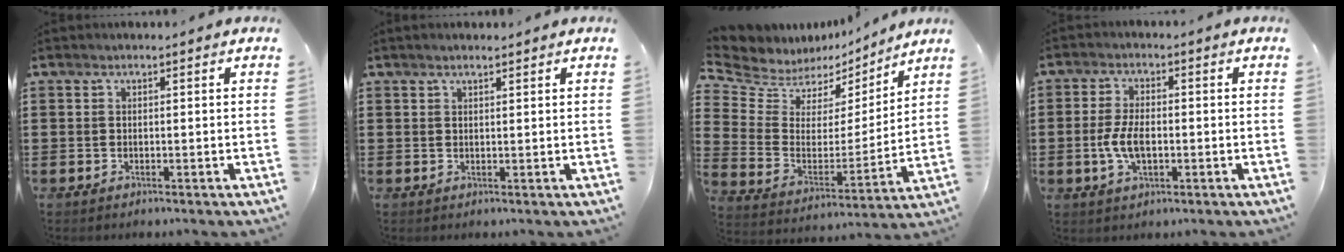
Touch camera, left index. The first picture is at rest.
{"total": 1.1, "force": [0.9, 0.1, 0.6], "torque": [-0.012, 0.000, 0.017]}
{"total": 6.5, "force": [5.6, 3.4, 0.0], "torque": [-0.048, -0.046, 0.099]}
{"total": 5.6, "force": [-0.8, 2.6, 4.9], "torque": [-0.114, -0.005, -0.022]}